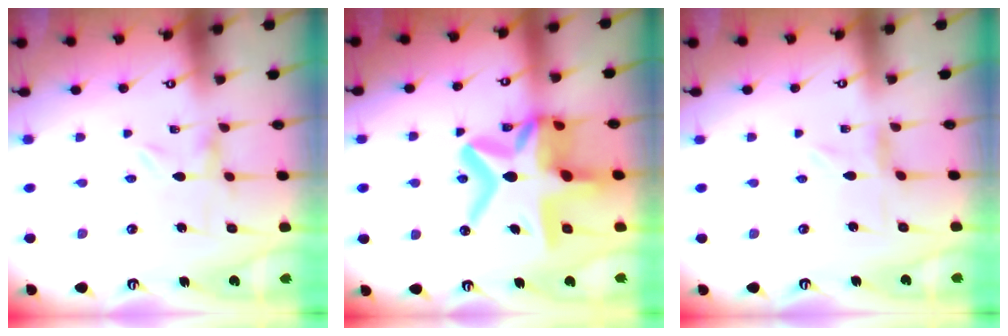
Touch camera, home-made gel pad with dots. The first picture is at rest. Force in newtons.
{"total": 21.6, "press": 21.5, "slide": 2.3}
{"total": 0.0}